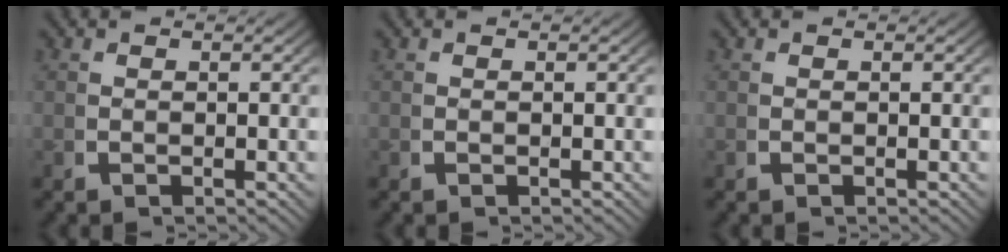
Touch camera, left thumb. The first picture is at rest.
{"total": 0.0}
{"total": 0.0}